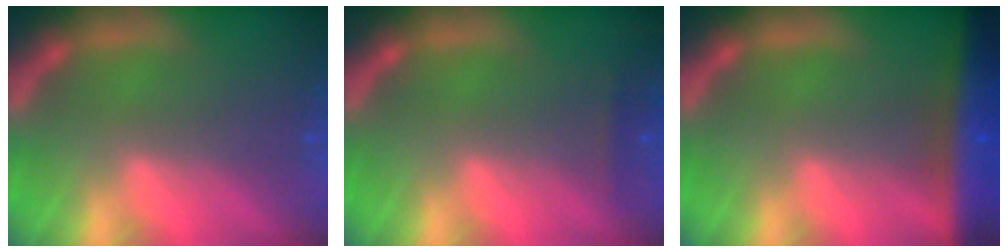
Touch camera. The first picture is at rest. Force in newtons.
{"total": 0.9}
{"total": 9.0}